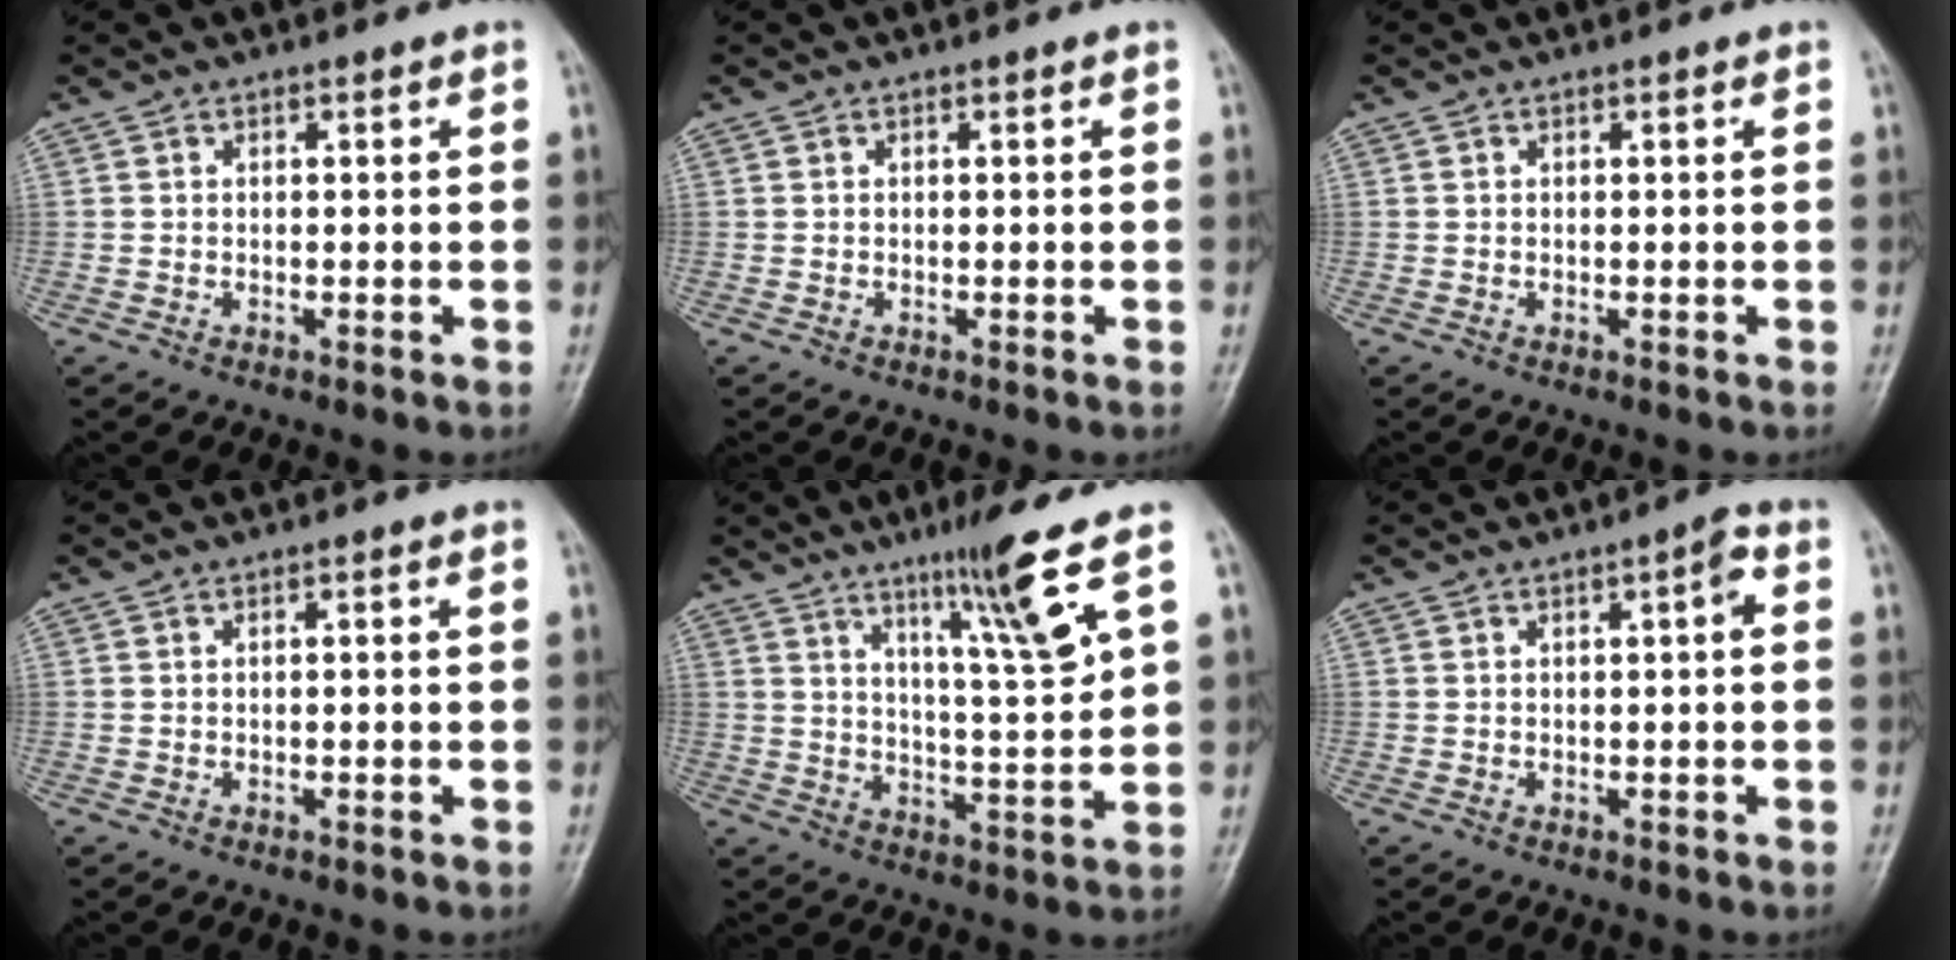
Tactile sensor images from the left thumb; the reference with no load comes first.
{"total": 0.0}
{"total": 0.0}
{"total": 1.0, "force": [-0.1, 0.2, 1.0], "torque": [-0.019, 0.008, 0.001]}
{"total": 11.2, "force": [6.1, -0.1, 9.4], "torque": [-0.157, -0.041, 0.106]}
{"total": 2.5, "force": [0.4, 0.6, 2.4], "torque": [-0.037, 0.007, 0.002]}